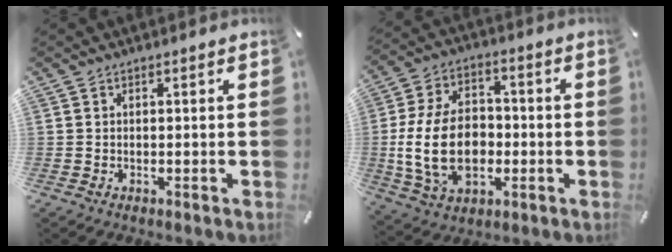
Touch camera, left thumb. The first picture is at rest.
{"total": 17.3, "force": [-2.0, 12.1, 12.3], "torque": [-0.264, 0.008, -0.034]}